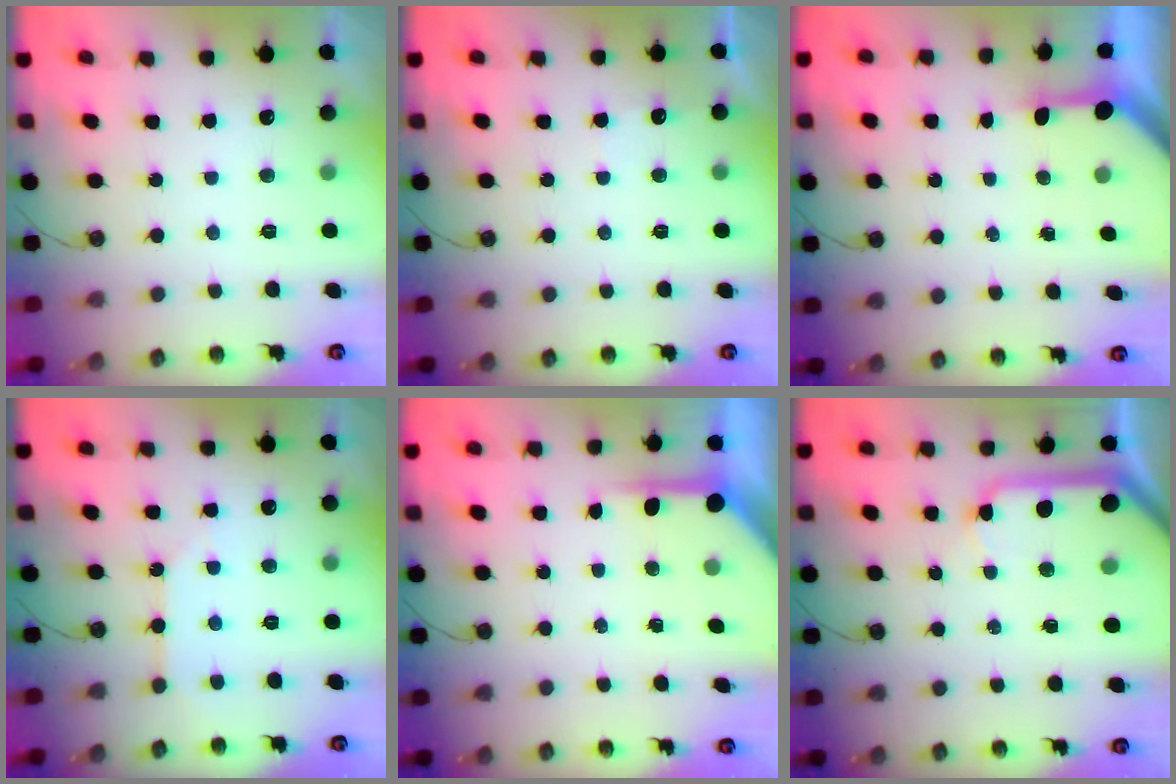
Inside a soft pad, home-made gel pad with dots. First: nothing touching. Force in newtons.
{"total": 2.5, "press": 2.5, "slide": 0.5}
{"total": 3.4, "press": 3.3, "slide": 0.4}
{"total": 2.5, "press": 2.5, "slide": 0.2}
{"total": 6.2, "press": 6.2, "slide": 0.4}
{"total": 11.7, "press": 11.6, "slide": 1.6}